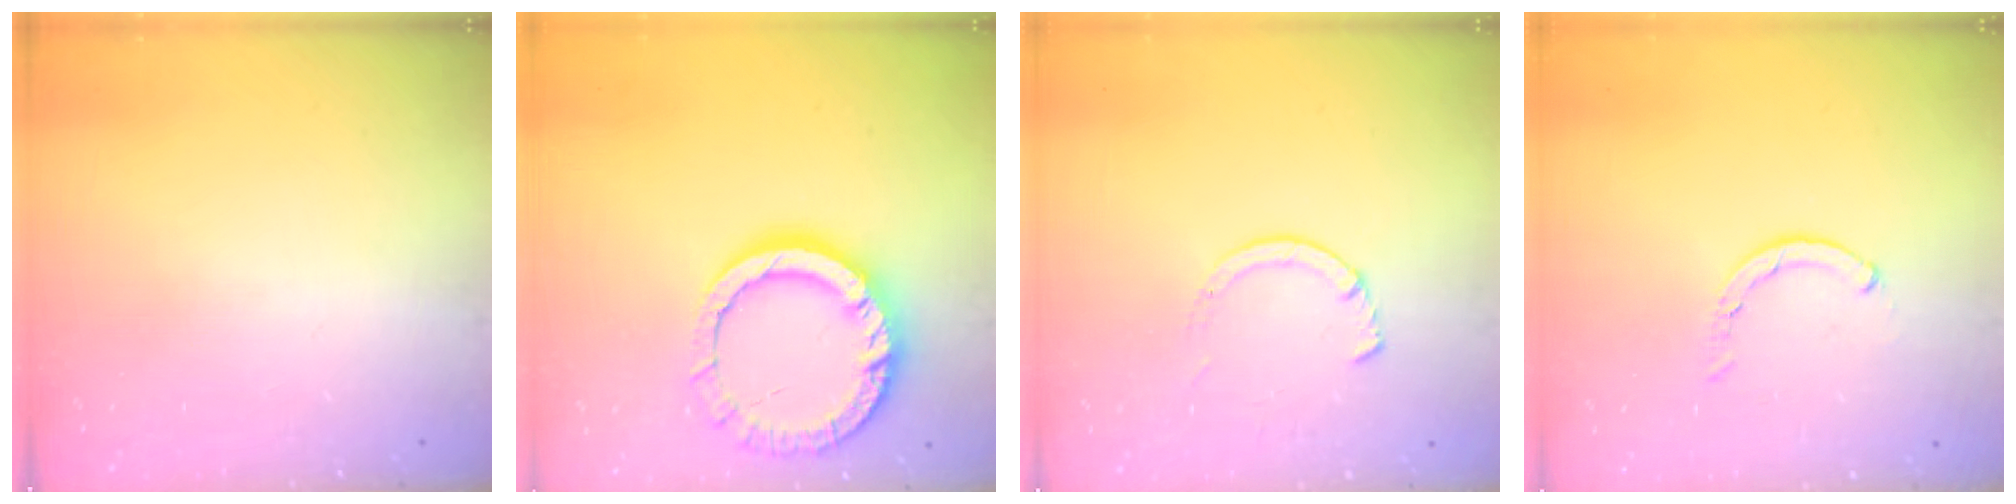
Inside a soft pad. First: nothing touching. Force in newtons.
{"total": 14.0, "press": 14.0, "slide": 1.2}
{"total": 3.6, "press": 3.6, "slide": 0.5}
{"total": 0.5, "press": 0.5, "slide": 0.2}